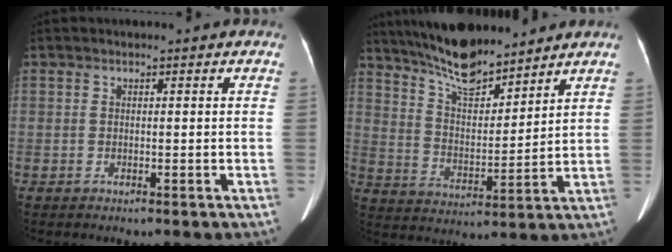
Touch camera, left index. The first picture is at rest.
{"total": 12.4, "force": [10.9, 2.4, 5.5], "torque": [-0.101, 0.001, 0.202]}